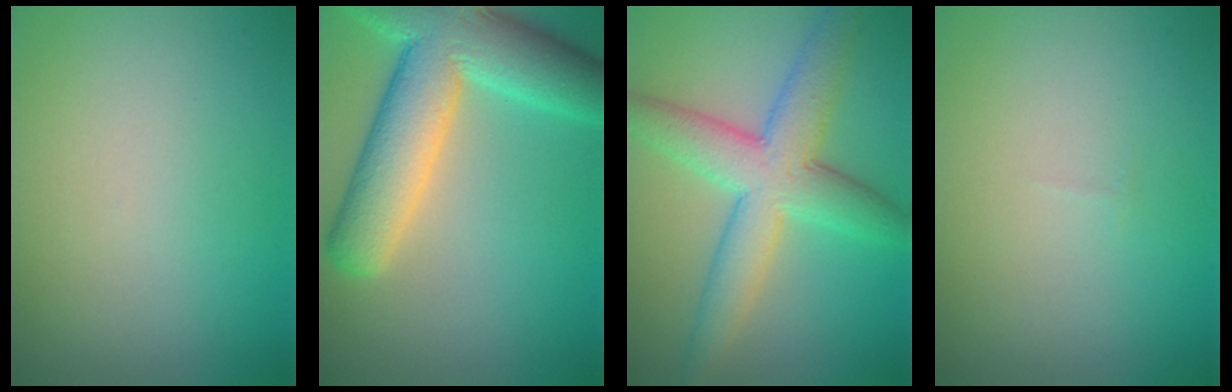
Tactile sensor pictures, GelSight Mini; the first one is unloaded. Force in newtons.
{"total": 10.7, "press": 10.7, "slide": 0.8}
{"total": 7.0, "press": 7.0, "slide": 0.1}
{"total": 0.0}